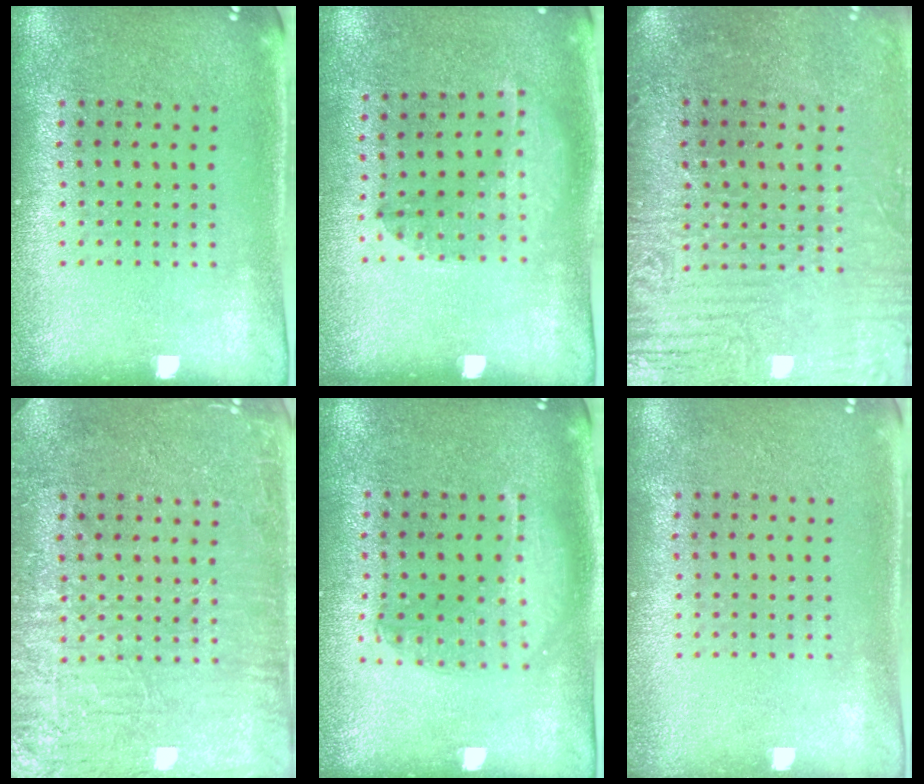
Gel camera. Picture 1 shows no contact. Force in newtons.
{"total": 1.2, "press": 1.0, "slide": 0.7}
{"total": 3.8, "press": 3.4, "slide": 1.7}
{"total": 5.9, "press": 5.8, "slide": 1.0}
{"total": 1.3, "press": 1.2, "slide": 0.4}
{"total": 0.7, "press": 0.6, "slide": 0.3}